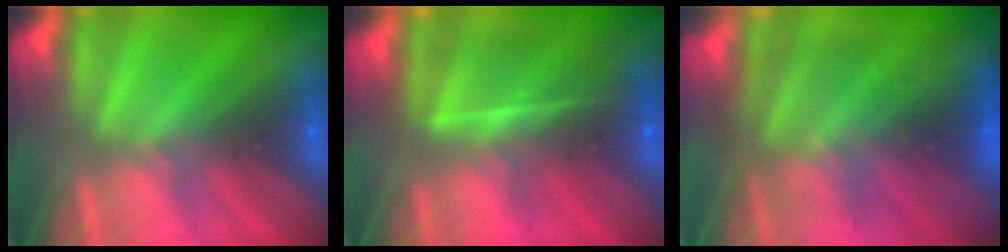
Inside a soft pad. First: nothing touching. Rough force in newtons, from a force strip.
{"total": 7.7}
{"total": 9.0}